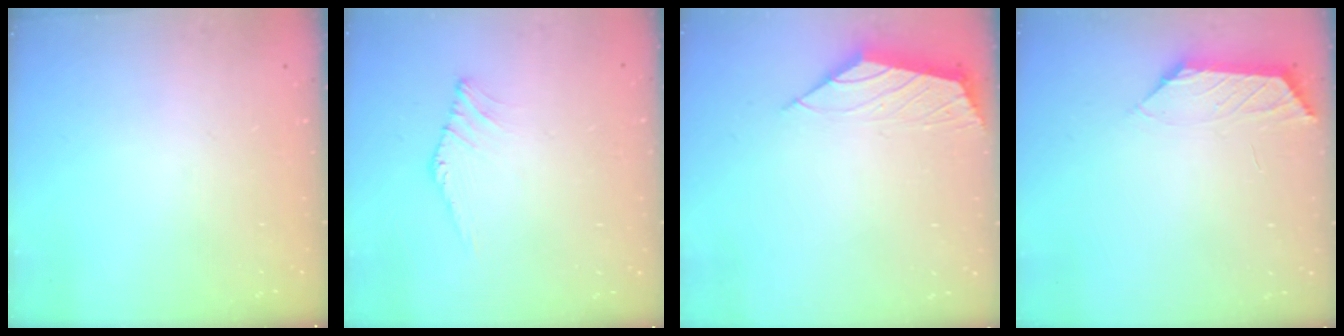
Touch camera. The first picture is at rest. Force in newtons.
{"total": 0.0}
{"total": 2.2, "press": 2.2, "slide": 0.5}
{"total": 1.7, "press": 1.6, "slide": 0.5}